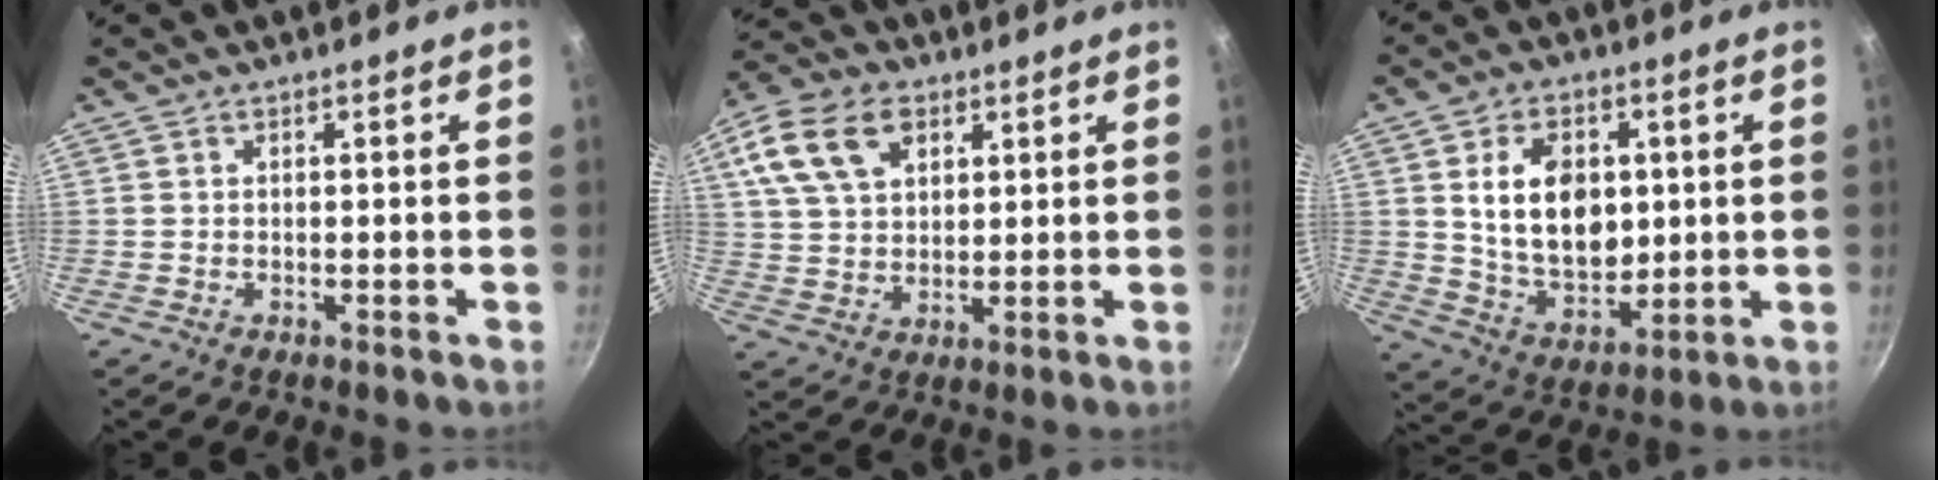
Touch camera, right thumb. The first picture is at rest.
{"total": 13.1, "force": [5.7, 8.5, 8.2], "torque": [-0.139, 0.002, 0.102]}
{"total": 14.6, "force": [2.7, 10.0, 10.3], "torque": [-0.142, -0.019, 0.057]}